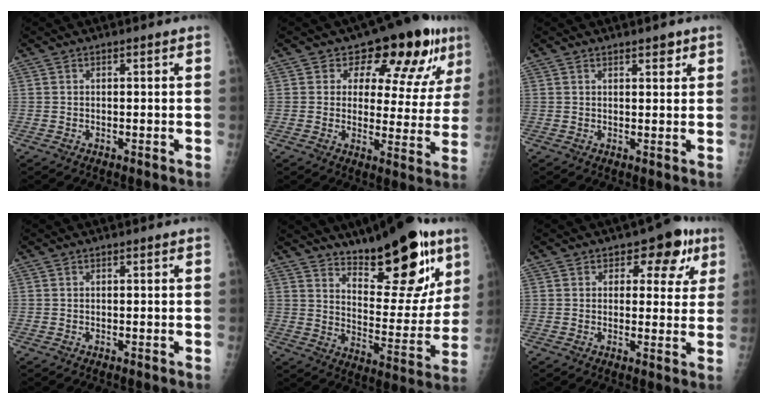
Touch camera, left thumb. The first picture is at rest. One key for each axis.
{"total": 14.1, "fx": 8.3, "fy": 7.4, "fz": 8.5, "tx": -0.057, "ty": -0.042, "tz": 0.104}
{"total": 2.1, "fx": 1.5, "fy": 0.9, "fz": 1.3, "tx": -0.008, "ty": -0.007, "tz": 0.020}
{"total": 0.0}
{"total": 20.3, "fx": 12.7, "fy": 7.4, "fz": 13.9, "tx": -0.149, "ty": -0.077, "tz": 0.198}
{"total": 8.3, "fx": 3.6, "fy": 5.5, "fz": 5.1, "tx": -0.008, "ty": -0.005, "tz": 0.036}